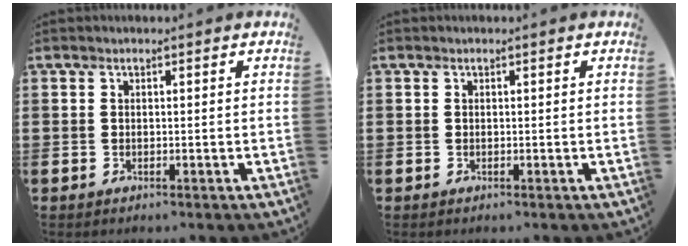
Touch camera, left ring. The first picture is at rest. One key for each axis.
{"total": 0.0}